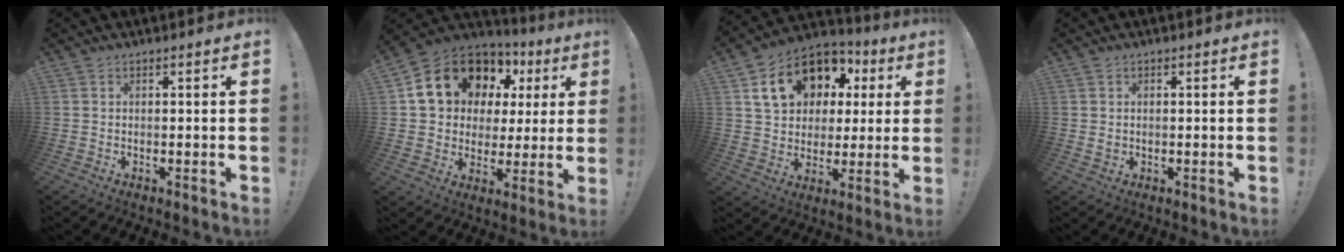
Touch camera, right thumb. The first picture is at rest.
{"total": 17.3, "force": [9.0, 12.3, 8.3], "torque": [-0.146, -0.042, 0.189]}
{"total": 18.0, "force": [7.0, 13.5, 9.6], "torque": [-0.149, -0.014, 0.146]}
{"total": 1.4, "force": [0.2, 1.2, 0.6], "torque": [-0.012, 0.006, 0.003]}